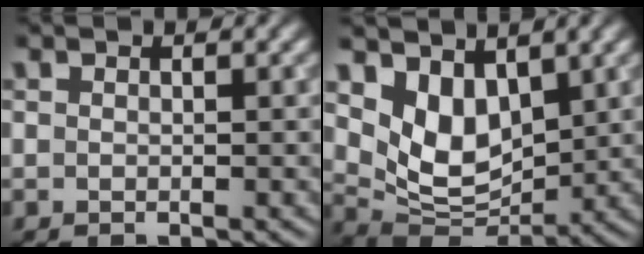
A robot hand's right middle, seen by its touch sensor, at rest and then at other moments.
{"total": 6.0, "force": [2.6, 3.7, 3.9], "torque": [-0.081, -0.019, 0.050]}